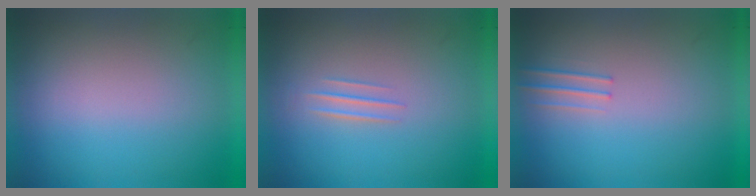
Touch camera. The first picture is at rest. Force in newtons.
{"total": 1.0}
{"total": 1.1}